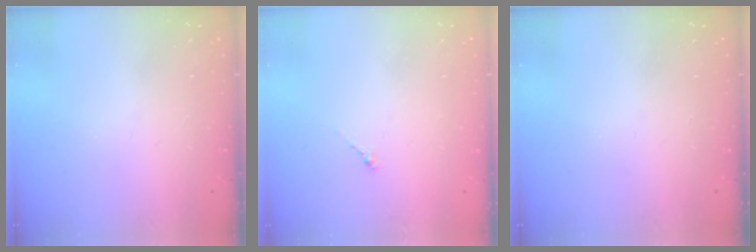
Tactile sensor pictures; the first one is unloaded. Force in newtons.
{"total": 0.8, "press": 0.6, "slide": 0.4}
{"total": 0.0}